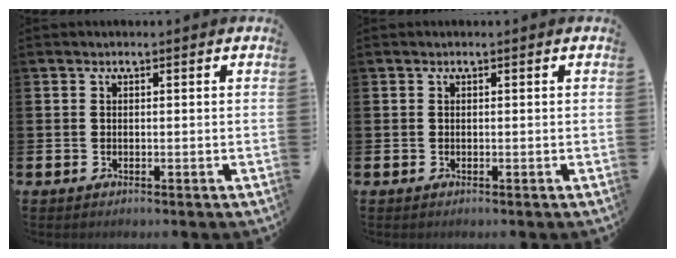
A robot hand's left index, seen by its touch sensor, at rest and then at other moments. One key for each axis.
{"total": 0.0}